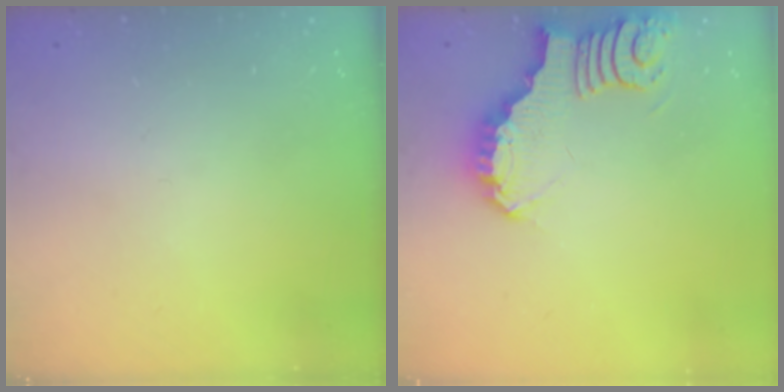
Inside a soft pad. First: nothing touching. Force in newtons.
{"total": 4.0, "press": 3.9, "slide": 0.3}